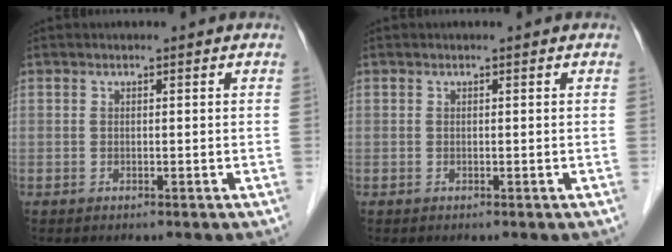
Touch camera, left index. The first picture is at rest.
{"total": 0.0}